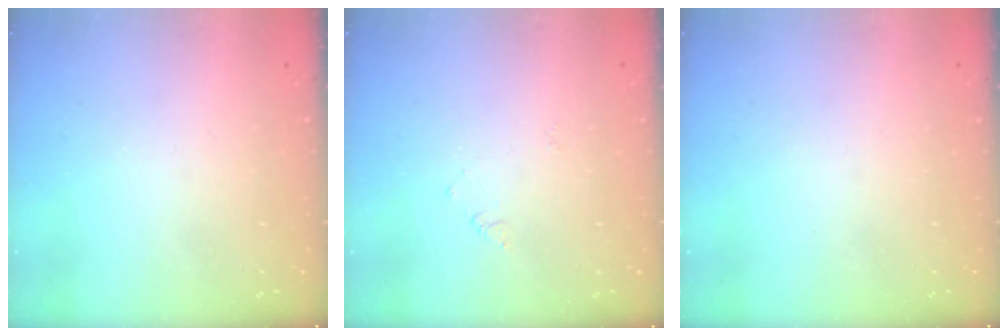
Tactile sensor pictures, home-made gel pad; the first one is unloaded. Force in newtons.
{"total": 2.7, "press": 2.7, "slide": 0.4}
{"total": 0.0}